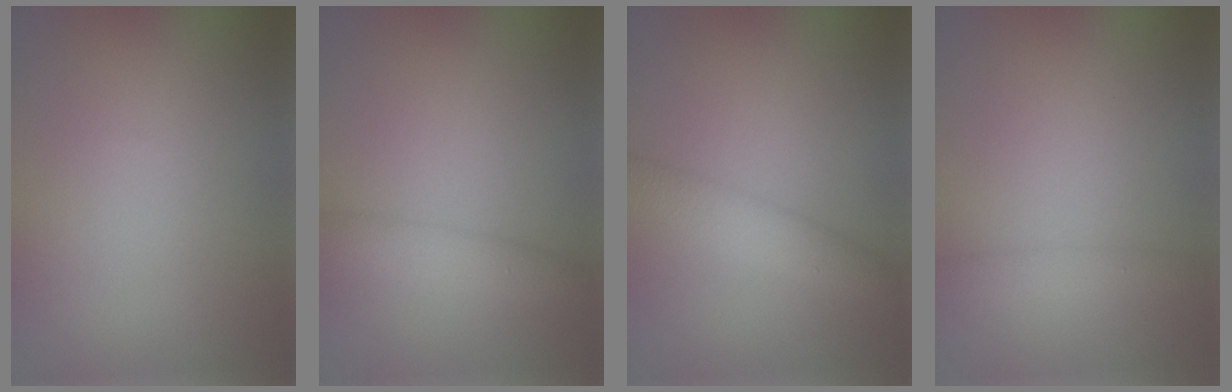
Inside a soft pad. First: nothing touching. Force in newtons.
{"total": 2.9, "press": 2.9, "slide": 0.1}
{"total": 3.3, "press": 3.3, "slide": 0.1}
{"total": 1.7, "press": 1.7, "slide": 0.1}